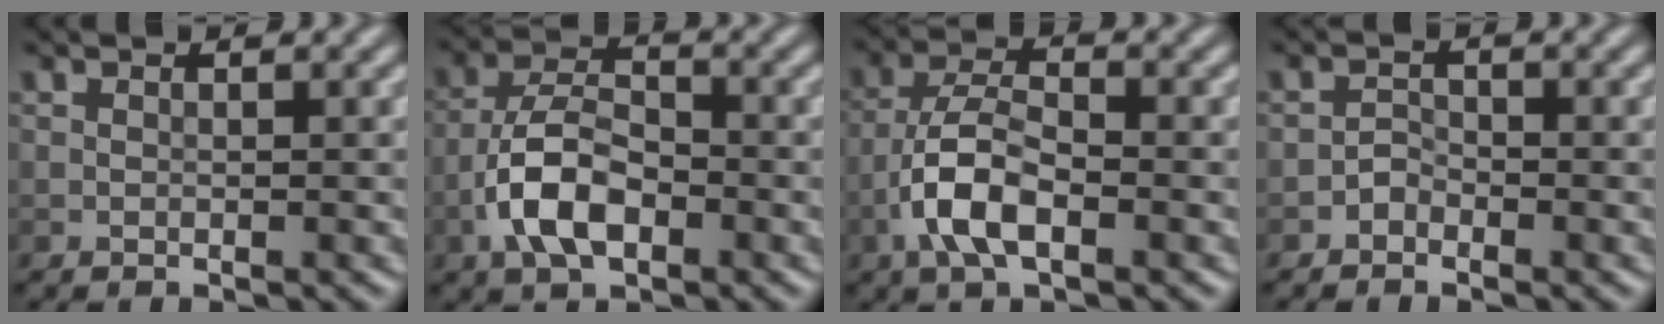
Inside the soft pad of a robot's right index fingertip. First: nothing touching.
{"total": 5.7, "force": [-2.4, 2.8, 4.3], "torque": [-0.080, 0.007, -0.052]}
{"total": 5.1, "force": [-2.2, 2.2, 4.1], "torque": [-0.082, 0.005, -0.049]}
{"total": 1.2, "force": [-0.9, 0.7, 0.3], "torque": [-0.002, 0.006, -0.018]}